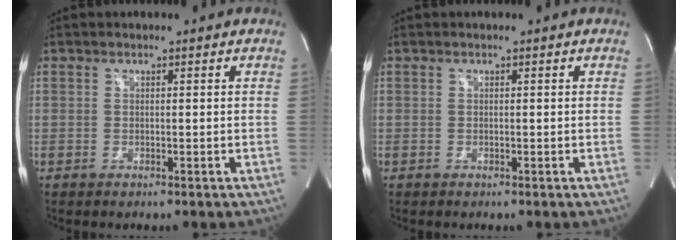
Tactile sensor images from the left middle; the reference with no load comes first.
{"total": 0.0}